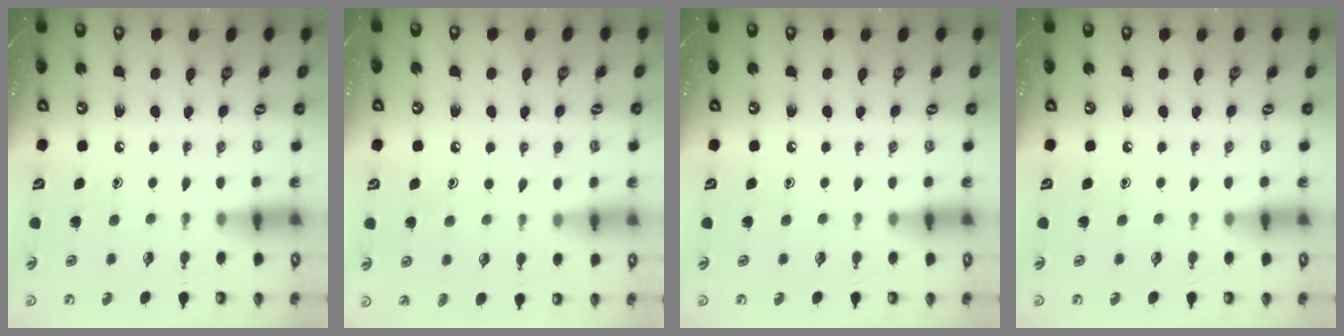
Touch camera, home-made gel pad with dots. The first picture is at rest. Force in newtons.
{"total": 7.4, "press": 7.4, "slide": 0.2}
{"total": 0.0}
{"total": 0.0}